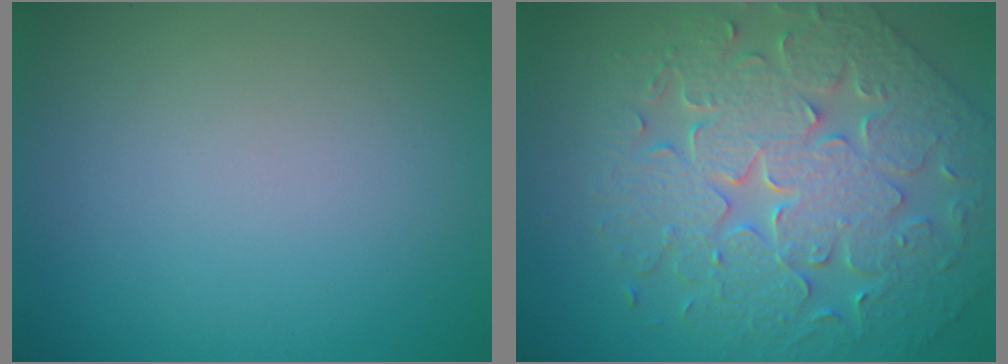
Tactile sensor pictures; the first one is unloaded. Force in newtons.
{"total": 7.2, "press": 6.2, "slide": 3.5}